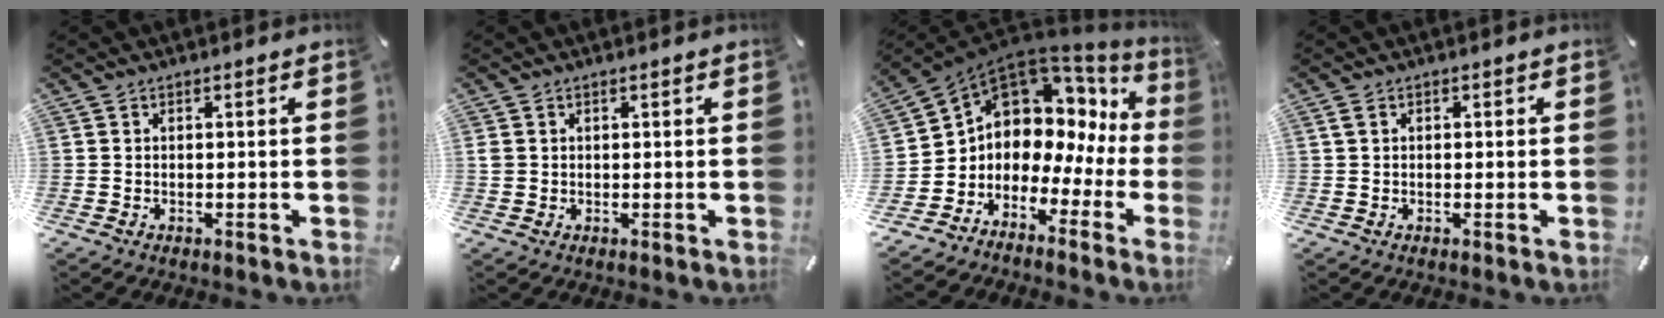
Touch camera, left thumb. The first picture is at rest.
{"total": 1.0, "force": [0.4, 0.9, 0.3], "torque": [-0.006, 0.002, 0.007]}
{"total": 6.6, "force": [2.7, 5.9, 1.1], "torque": [-0.043, -0.053, 0.050]}
{"total": 1.5, "force": [0.2, 1.1, 1.0], "torque": [-0.020, 0.005, 0.003]}